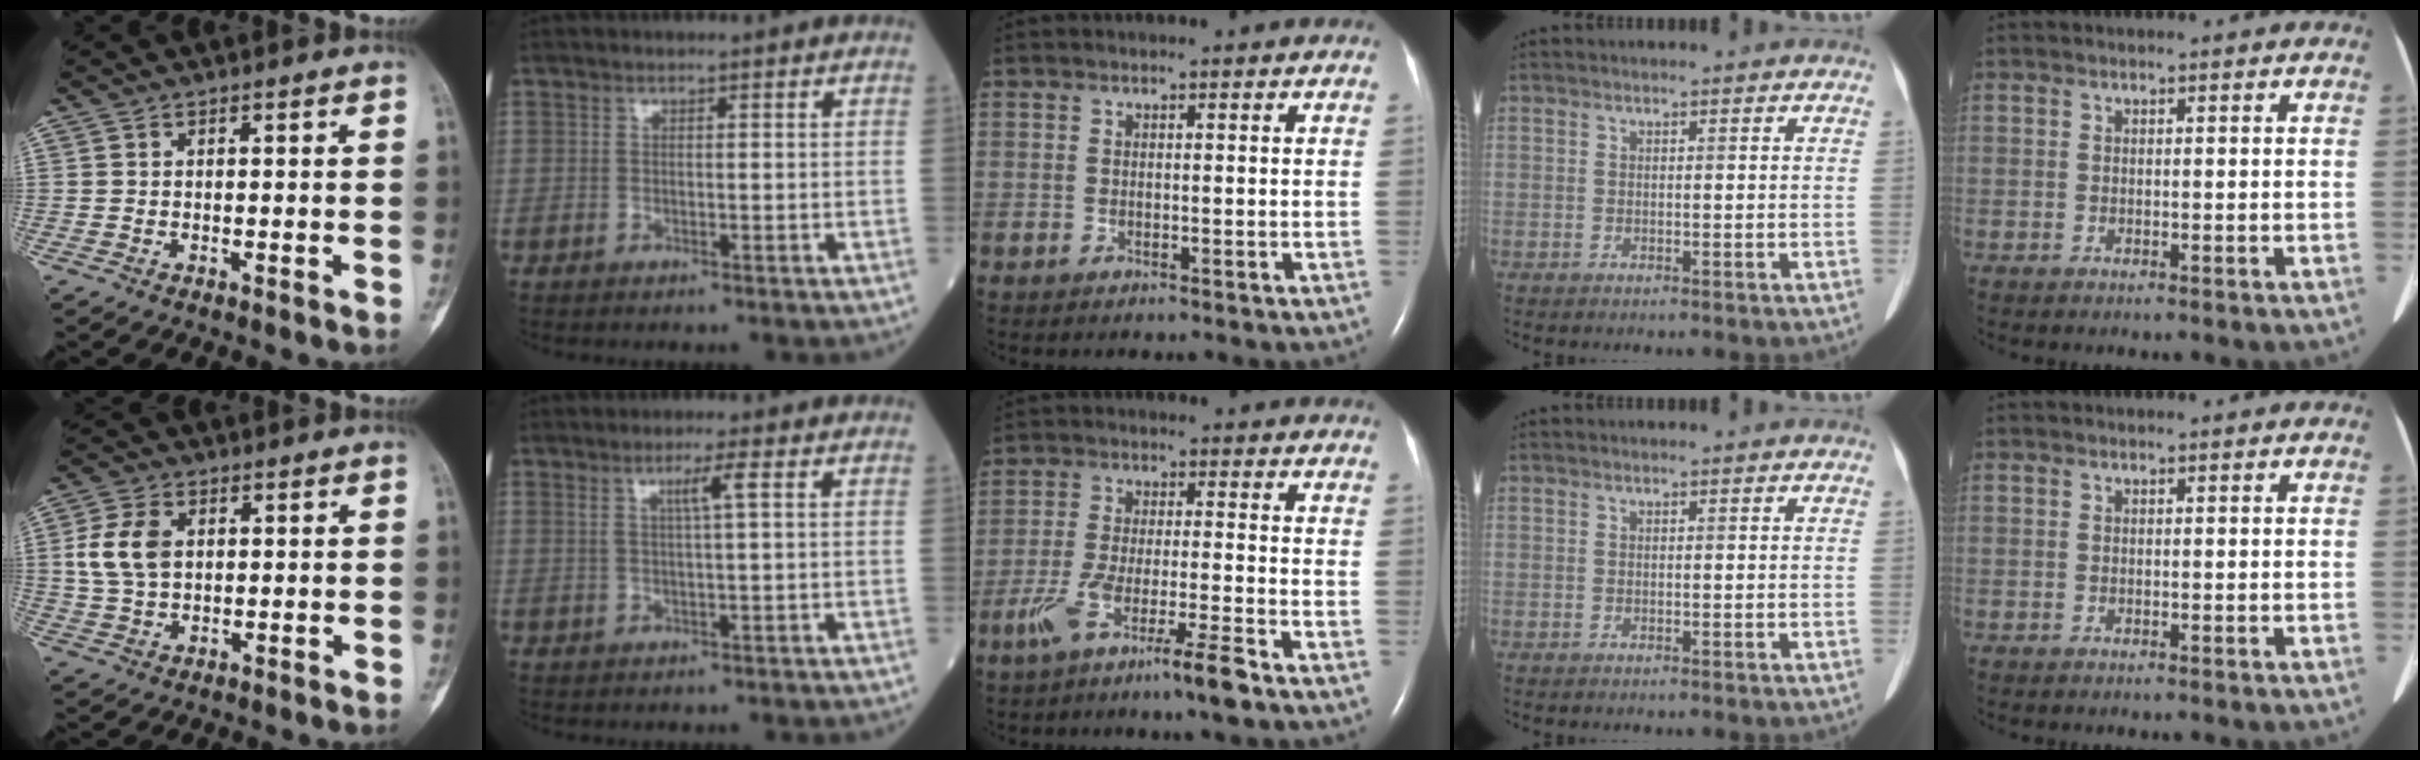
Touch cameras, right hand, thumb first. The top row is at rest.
{"thumb": {"total": 7.8, "force": [1.5, 5.2, 5.6], "torque": [-0.112, 0.002, 0.032]}, "index": {"total": 3.1, "force": [1.1, -0.4, 2.8], "torque": [-0.053, -0.001, 0.020]}, "middle": {"total": 8.2, "force": [-5.4, -0.4, 6.1], "torque": [-0.119, -0.015, -0.101]}}